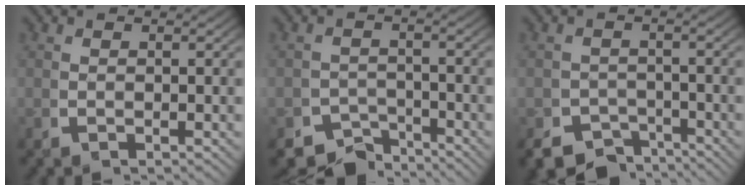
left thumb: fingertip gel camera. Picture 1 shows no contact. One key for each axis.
{"total": 5.2, "fx": -4.9, "fy": 1.9, "fz": 0.1, "tx": 0.025, "ty": -0.025, "tz": -0.084}
{"total": 6.5, "fx": -5.4, "fy": 3.5, "fz": 1.3, "tx": 0.003, "ty": -0.034, "tz": -0.084}